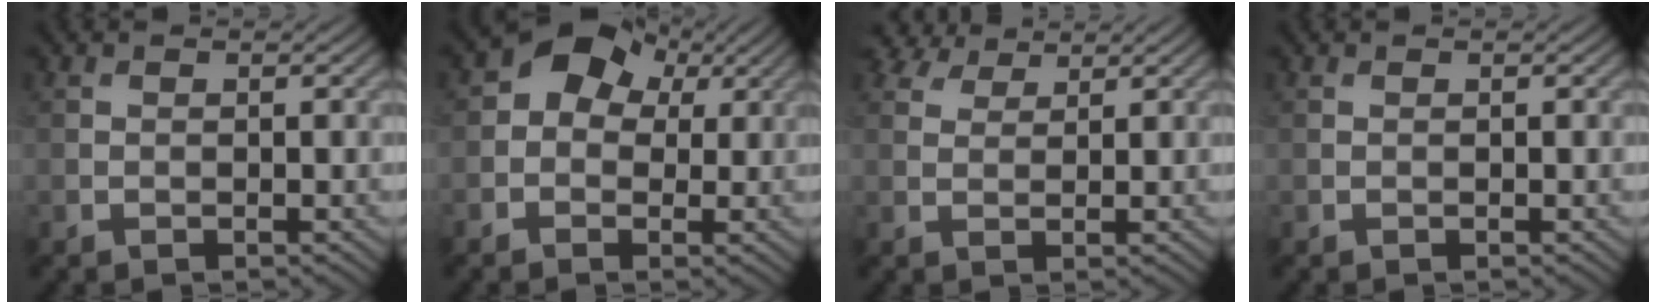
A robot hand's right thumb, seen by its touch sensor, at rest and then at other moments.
{"total": 5.9, "force": [1.3, 4.6, 3.4], "torque": [-0.057, 0.011, 0.011]}
{"total": 3.8, "force": [3.1, 1.8, 1.4], "torque": [-0.038, 0.015, 0.059]}
{"total": 0.0}